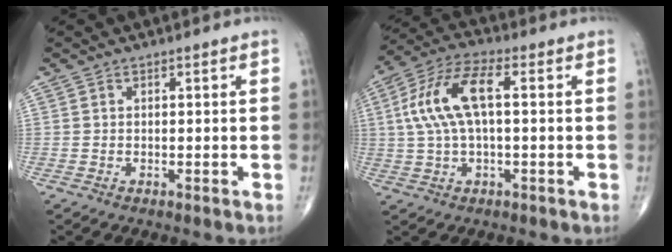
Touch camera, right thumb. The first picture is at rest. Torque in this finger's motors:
{"motor_torque": [0.34, 0.26, 1.40, 0.39, 0.18]}